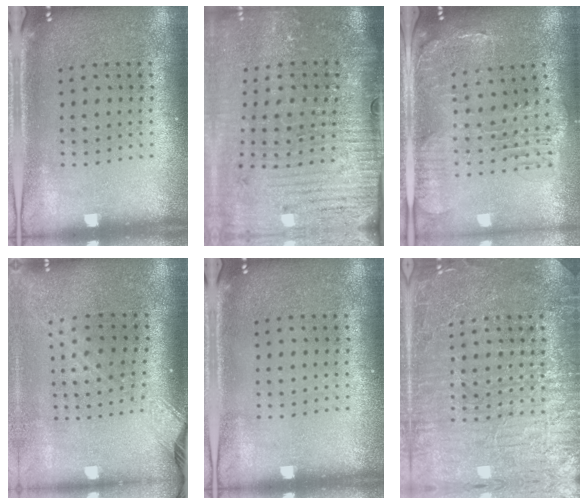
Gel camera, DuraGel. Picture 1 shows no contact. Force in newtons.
{"total": 4.5, "press": 3.8, "slide": 2.5}
{"total": 1.5, "press": 1.4, "slide": 0.4}
{"total": 2.2, "press": 1.7, "slide": 1.4}
{"total": 0.0}
{"total": 7.1, "press": 7.1, "slide": 1.1}